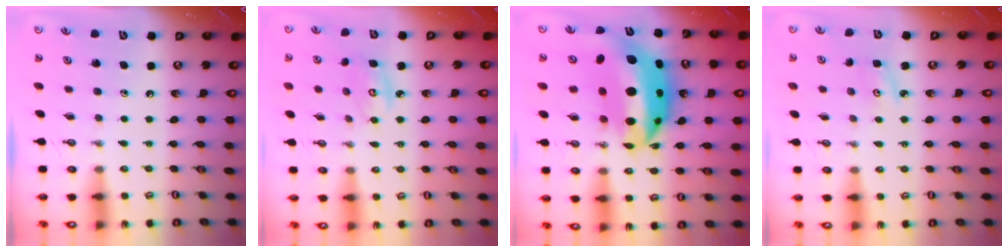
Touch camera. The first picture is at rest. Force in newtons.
{"total": 4.7, "press": 4.6, "slide": 0.3}
{"total": 20.7, "press": 20.7, "slide": 1.6}
{"total": 3.0, "press": 3.0, "slide": 0.4}